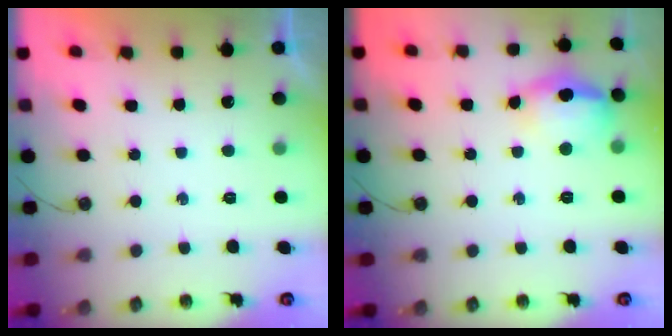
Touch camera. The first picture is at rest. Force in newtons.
{"total": 15.2, "press": 14.2, "slide": 5.5}